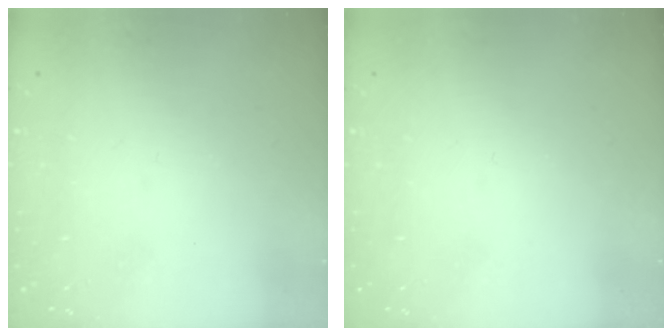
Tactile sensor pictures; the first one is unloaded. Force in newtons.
{"total": 0.0}